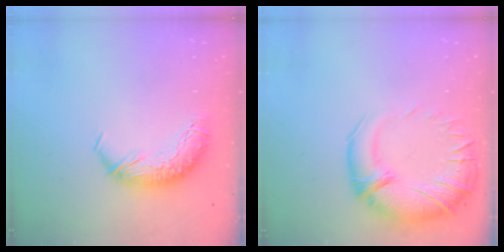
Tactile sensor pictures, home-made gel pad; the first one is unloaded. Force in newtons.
{"total": 6.5, "press": 4.8, "slide": 4.3}